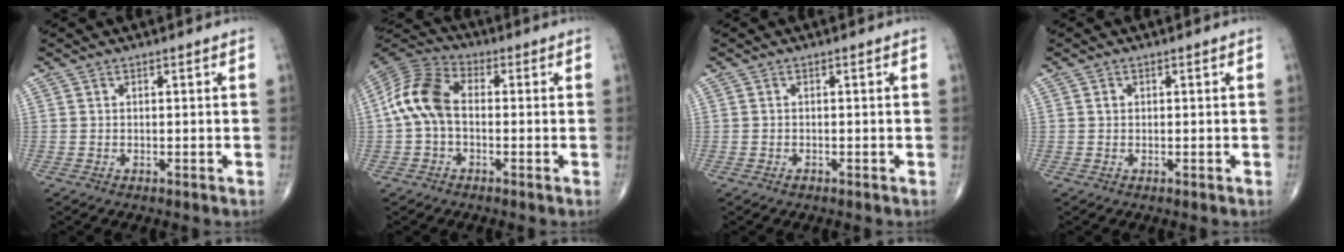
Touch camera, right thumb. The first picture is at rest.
{"total": 10.4, "force": [-0.4, 6.6, 8.0], "torque": [-0.160, 0.029, -0.021]}
{"total": 0.6, "force": [-0.4, 0.3, 0.2], "torque": [-0.001, 0.002, -0.009]}
{"total": 0.7, "force": [0.1, 0.6, 0.3], "torque": [-0.004, 0.001, 0.001]}